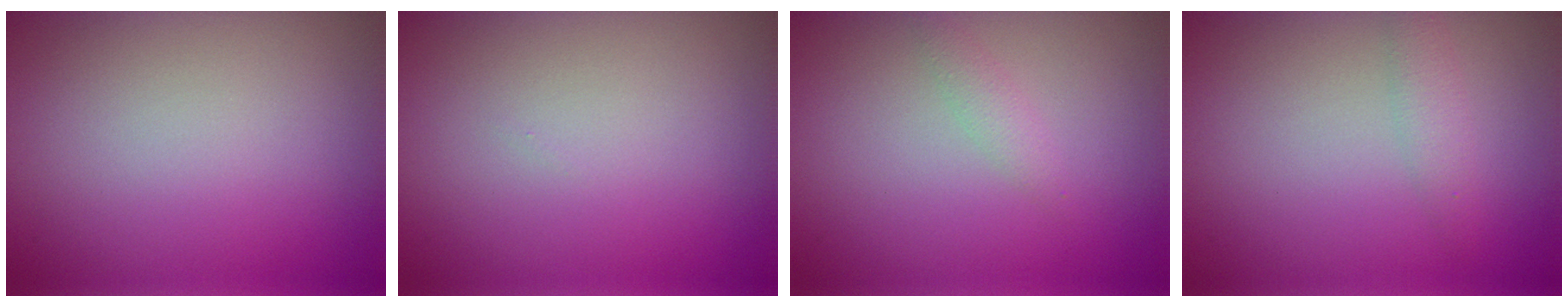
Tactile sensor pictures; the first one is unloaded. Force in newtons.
{"total": 0.0}
{"total": 1.2, "press": 1.2, "slide": 0.0}
{"total": 1.6, "press": 1.6, "slide": 0.1}